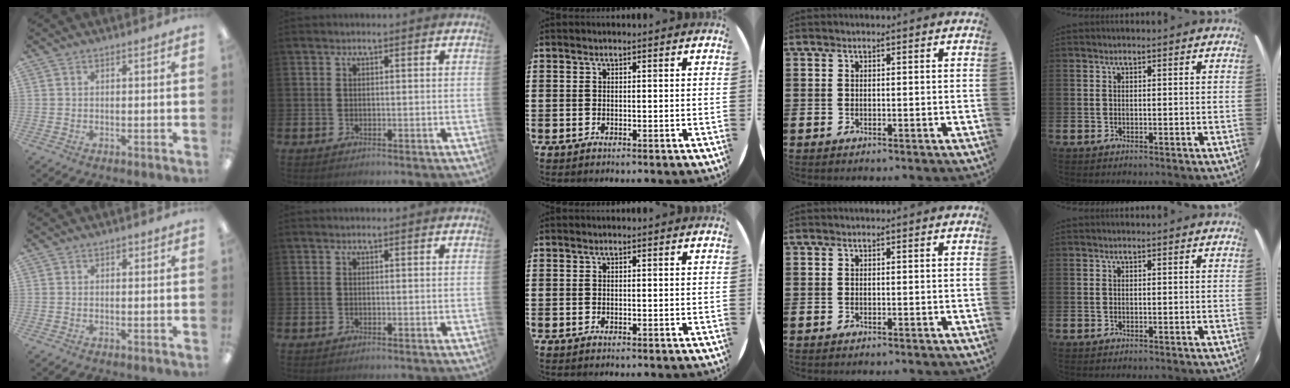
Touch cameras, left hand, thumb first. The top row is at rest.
{"thumb": {"total": 0.7, "force": [0.4, 0.5, 0.2], "torque": [0.004, 0.002, 0.004]}}